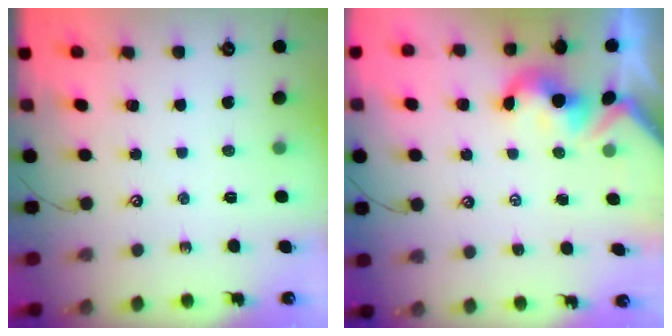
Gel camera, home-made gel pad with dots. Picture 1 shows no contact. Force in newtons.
{"total": 1.9, "press": 1.8, "slide": 0.6}